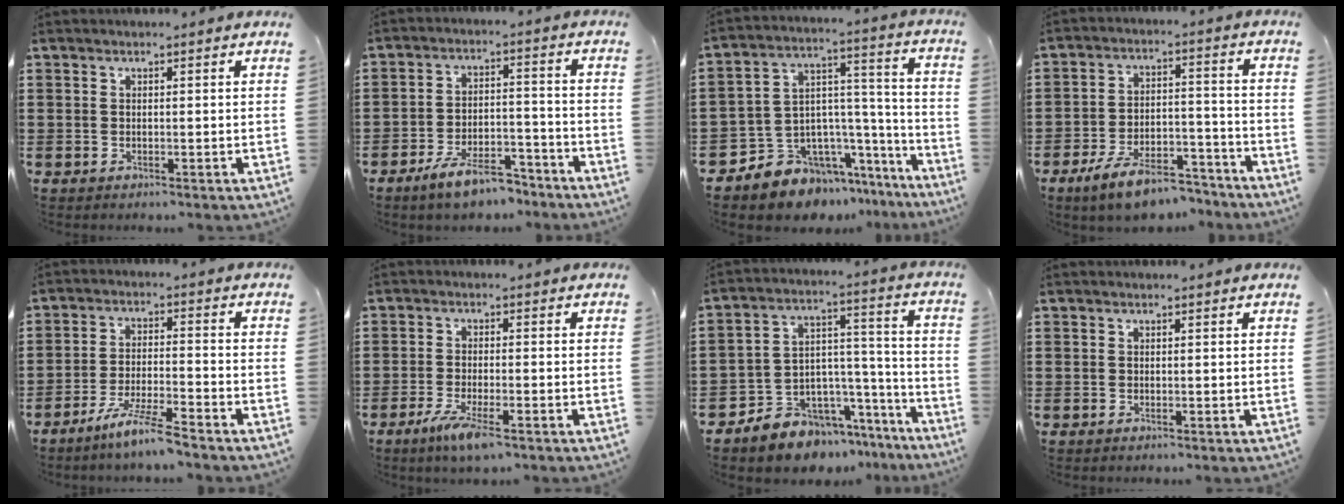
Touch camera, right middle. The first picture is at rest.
{"total": 7.6, "force": [-6.2, 2.1, 3.9], "torque": [-0.076, 0.007, -0.116]}
{"total": 8.4, "force": [-6.6, 5.2, 0.2], "torque": [-0.031, -0.004, -0.122]}
{"total": 8.8, "force": [-7.3, 2.3, 4.3], "torque": [-0.078, 0.018, -0.136]}
{"total": 6.5, "force": [-5.4, -0.3, 3.6], "torque": [-0.077, -0.014, -0.104]}
{"total": 4.8, "force": [-2.8, 0.7, 3.9], "torque": [-0.080, -0.011, -0.049]}
{"total": 7.2, "force": [-6.3, 3.4, -0.5], "torque": [-0.005, 0.004, -0.122]}
{"total": 0.0}